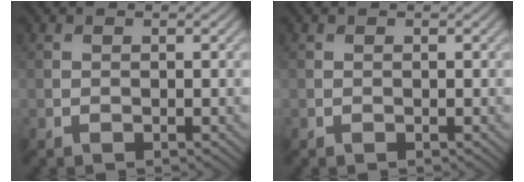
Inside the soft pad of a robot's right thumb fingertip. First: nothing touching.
{"total": 0.0}